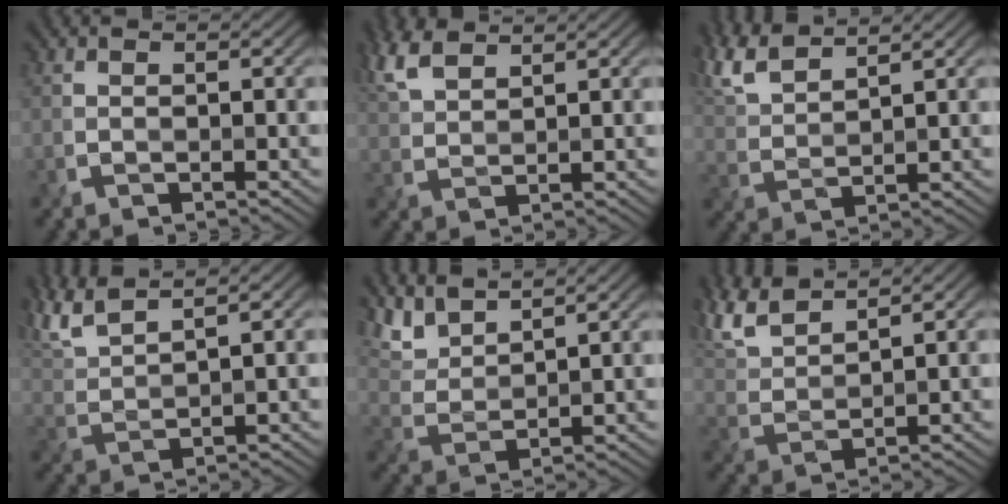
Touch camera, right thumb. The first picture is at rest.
{"total": 5.7, "force": [4.1, 2.0, 3.4], "torque": [-0.095, 0.017, 0.089]}
{"total": 6.6, "force": [5.3, 1.6, 3.5], "torque": [-0.094, 0.018, 0.113]}
{"total": 6.7, "force": [5.3, 1.3, 3.9], "torque": [-0.095, 0.021, 0.112]}
{"total": 6.7, "force": [5.5, 1.7, 3.4], "torque": [-0.088, 0.007, 0.110]}
{"total": 7.2, "force": [5.8, 1.9, 3.8], "torque": [-0.102, 0.019, 0.123]}